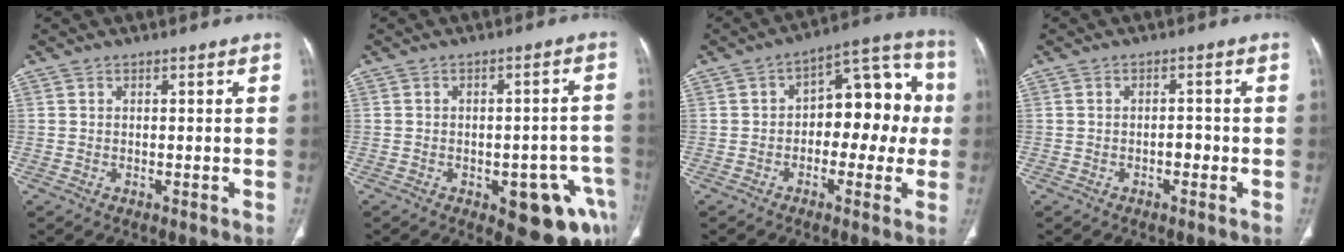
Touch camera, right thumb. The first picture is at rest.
{"total": 13.2, "force": [-6.0, 5.8, 10.2], "torque": [-0.074, 0.033, -0.062]}
{"total": 14.1, "force": [-0.3, 8.4, 11.3], "torque": [-0.096, 0.050, -0.016]}
{"total": 1.7, "force": [-0.7, 1.1, 1.2], "torque": [-0.010, 0.007, -0.014]}